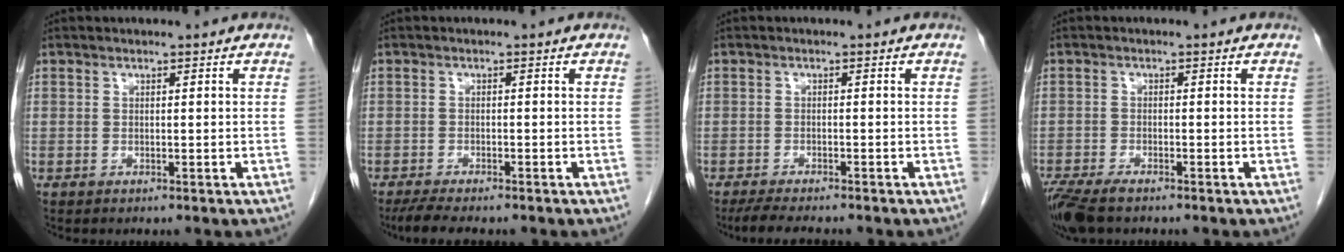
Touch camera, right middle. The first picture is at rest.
{"total": 5.1, "force": [-4.2, 0.8, 2.8], "torque": [-0.047, -0.013, -0.066]}
{"total": 5.2, "force": [-4.5, 0.5, 2.6], "torque": [-0.044, -0.015, -0.072]}
{"total": 6.0, "force": [-4.6, 1.7, 3.5], "torque": [-0.066, -0.013, -0.083]}